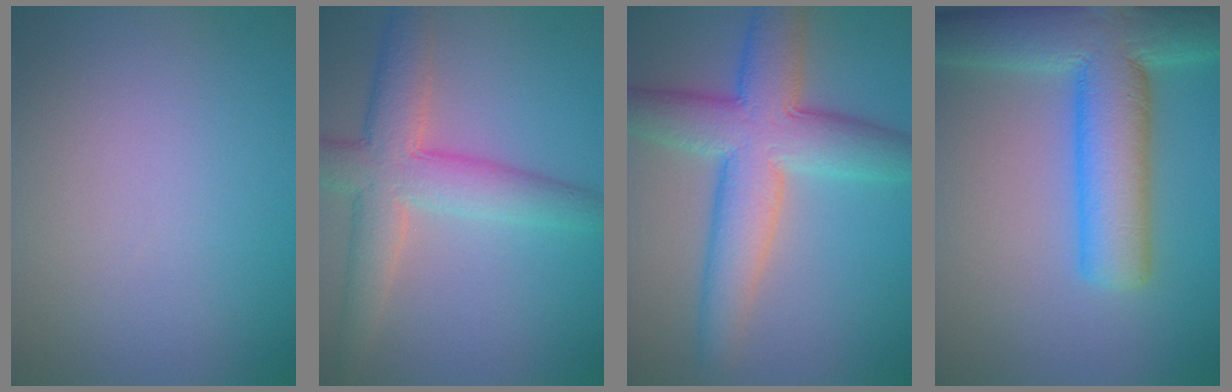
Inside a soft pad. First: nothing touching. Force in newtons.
{"total": 6.4, "press": 6.4, "slide": 0.6}
{"total": 8.9, "press": 8.9, "slide": 0.3}
{"total": 10.7, "press": 10.7, "slide": 0.5}